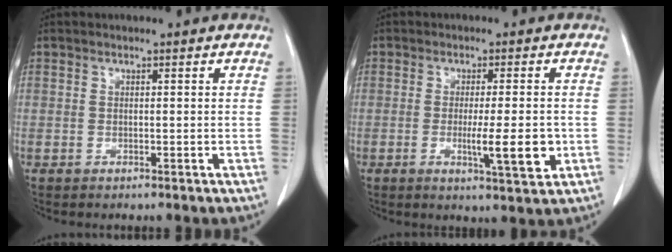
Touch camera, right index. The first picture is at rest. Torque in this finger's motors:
{"motor_torque": [0.08, 0.11, 0.03, 0.01]}